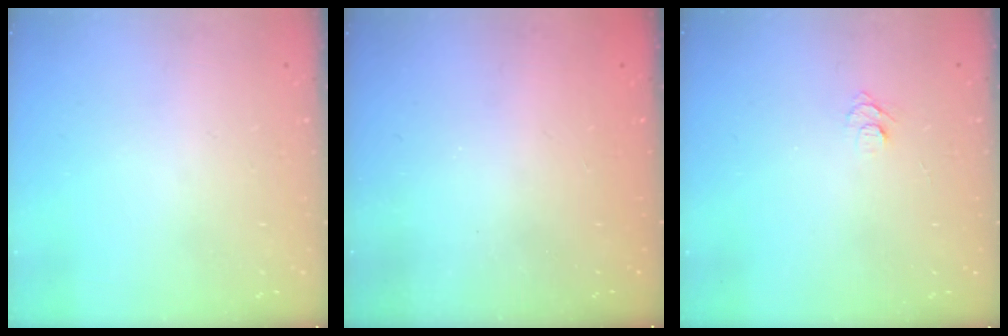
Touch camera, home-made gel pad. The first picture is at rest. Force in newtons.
{"total": 2.4, "press": 2.3, "slide": 0.8}
{"total": 5.5, "press": 5.5, "slide": 0.7}